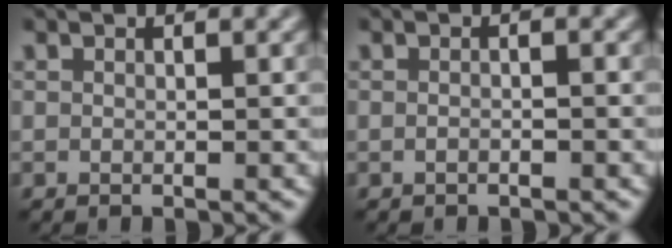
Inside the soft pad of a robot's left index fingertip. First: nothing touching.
{"total": 0.6, "force": [-0.2, 0.2, 0.6], "torque": [-0.014, -0.005, -0.009]}